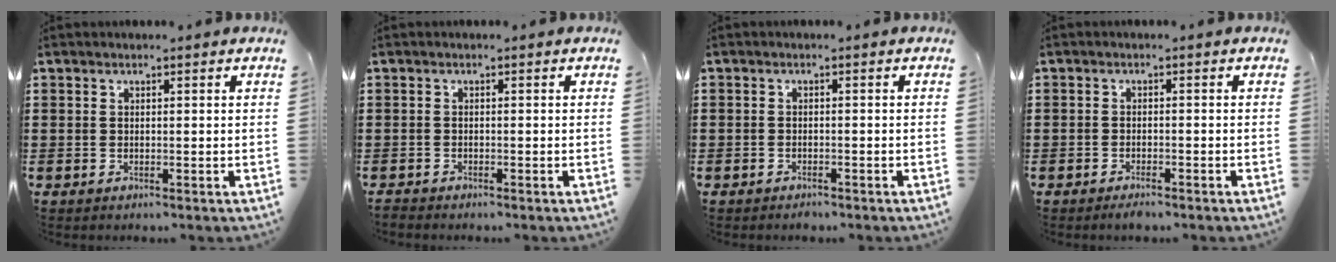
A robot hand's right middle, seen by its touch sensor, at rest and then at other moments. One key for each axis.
{"total": 0.7, "fx": -0.7, "fy": 0.1, "fz": 0.0, "tx": -0.002, "ty": 0.000, "tz": -0.015}
{"total": 1.1, "fx": -1.1, "fy": 0.2, "fz": -0.1, "tx": -0.001, "ty": 0.001, "tz": -0.024}
{"total": 1.3, "fx": -1.2, "fy": 0.2, "fz": 0.4, "tx": -0.011, "ty": -0.004, "tz": -0.022}